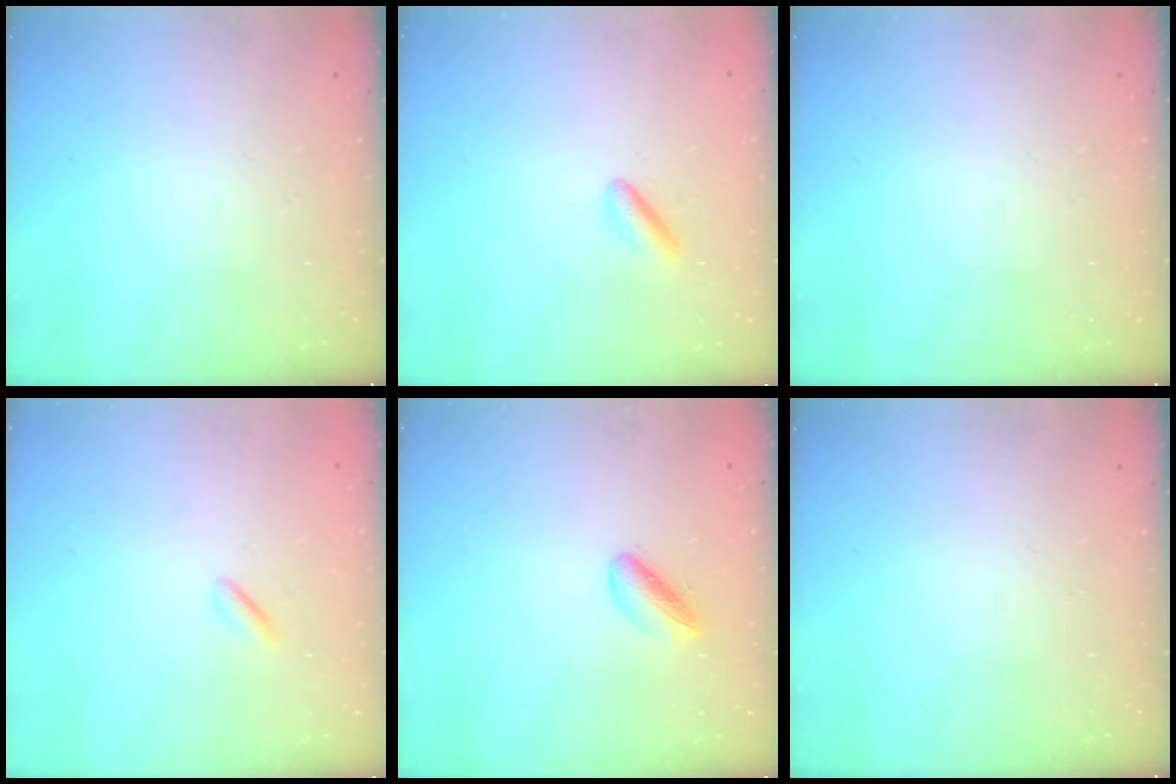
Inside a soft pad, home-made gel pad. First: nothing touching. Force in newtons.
{"total": 2.9, "press": 2.7, "slide": 1.1}
{"total": 0.0}
{"total": 0.6, "press": 0.3, "slide": 0.5}
{"total": 4.9, "press": 4.7, "slide": 1.2}
{"total": 0.0}